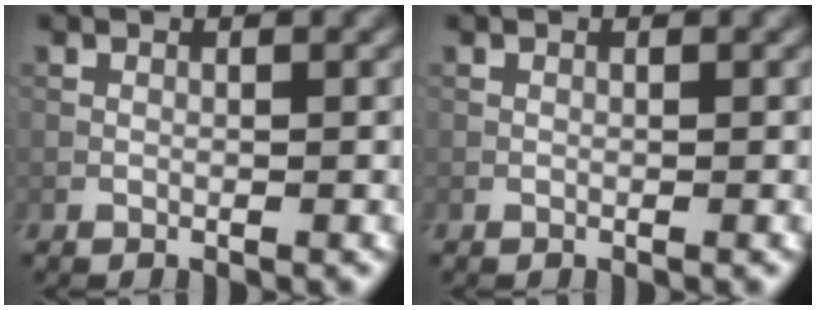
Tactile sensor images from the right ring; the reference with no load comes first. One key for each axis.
{"total": 0.0}